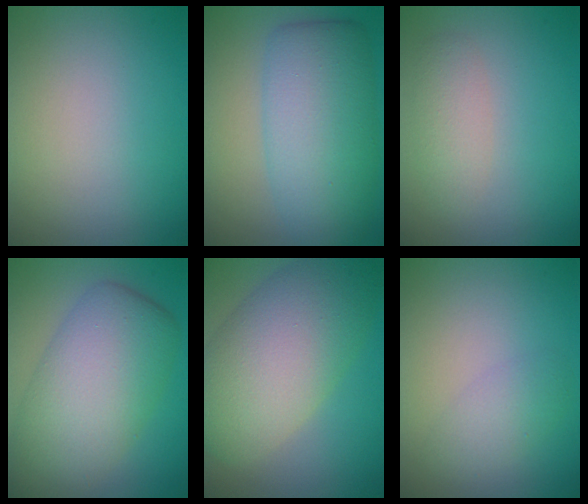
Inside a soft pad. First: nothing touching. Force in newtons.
{"total": 7.9, "press": 7.9, "slide": 0.1}
{"total": 2.1, "press": 2.1, "slide": 0.2}
{"total": 9.2, "press": 9.2, "slide": 0.4}
{"total": 10.4, "press": 10.4, "slide": 0.6}
{"total": 2.1, "press": 2.1, "slide": 0.1}